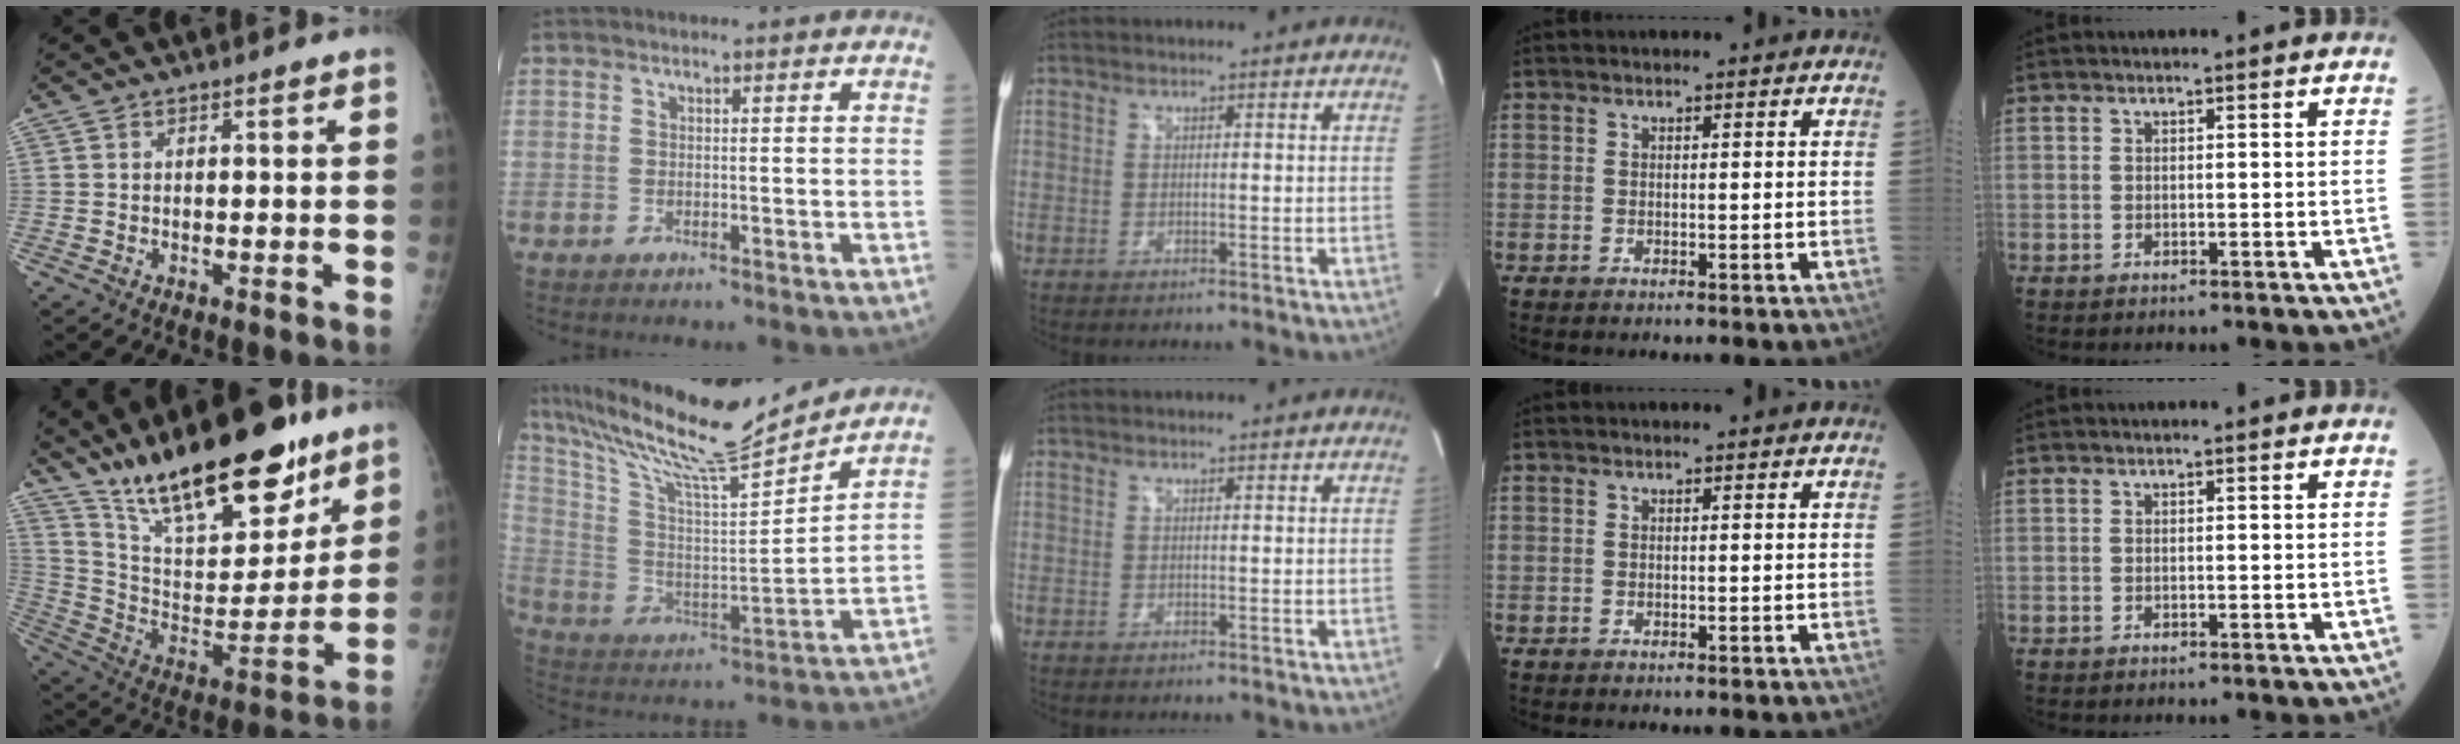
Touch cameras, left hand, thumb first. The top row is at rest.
{"thumb": {"total": 26.5, "force": [19.1, 9.3, 16.0], "torque": [-0.219, -0.080, 0.321]}, "index": {"total": 19.5, "force": [17.5, 0.2, 8.7], "torque": [-0.171, -0.010, 0.300]}}